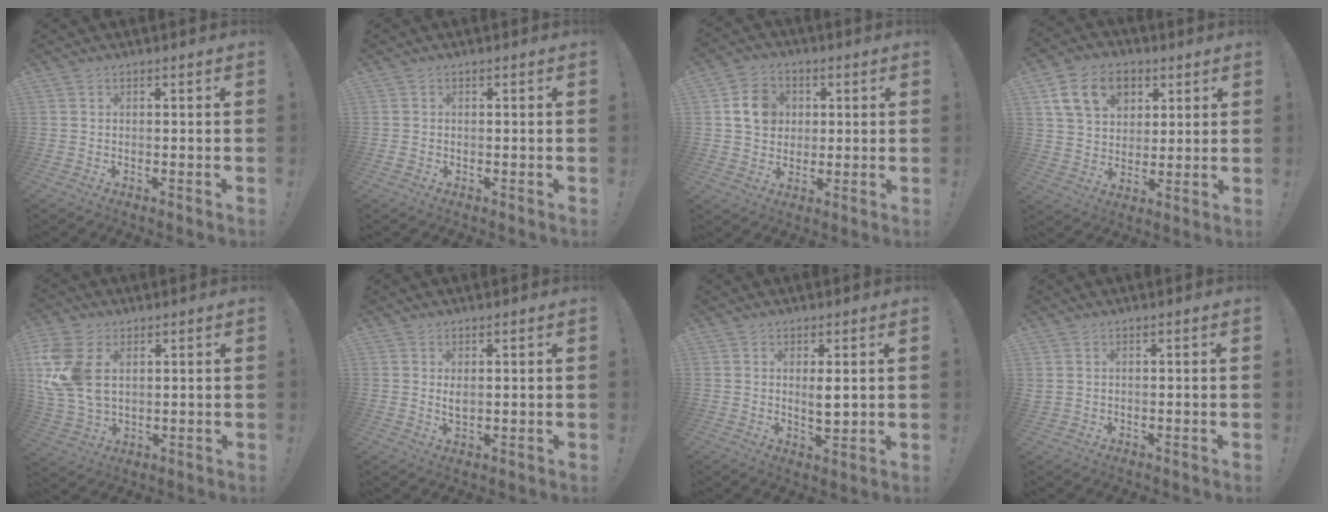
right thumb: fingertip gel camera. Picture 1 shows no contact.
{"total": 0.6, "force": [-0.4, 0.5, 0.1], "torque": [-0.008, 0.005, -0.005]}
{"total": 10.4, "force": [2.6, 9.0, 4.5], "torque": [-0.060, 0.002, 0.055]}
{"total": 15.2, "force": [6.6, 11.0, 8.3], "torque": [-0.125, -0.020, 0.128]}
{"total": 15.7, "force": [4.2, 10.5, 10.9], "torque": [-0.232, -0.013, 0.081]}
{"total": 2.5, "force": [0.8, 1.2, 2.0], "torque": [-0.024, -0.008, 0.011]}
{"total": 2.7, "force": [0.5, 0.9, 2.5], "torque": [-0.033, -0.008, 0.005]}
{"total": 1.0, "force": [0.6, 0.7, 0.6], "torque": [-0.012, 0.002, 0.011]}